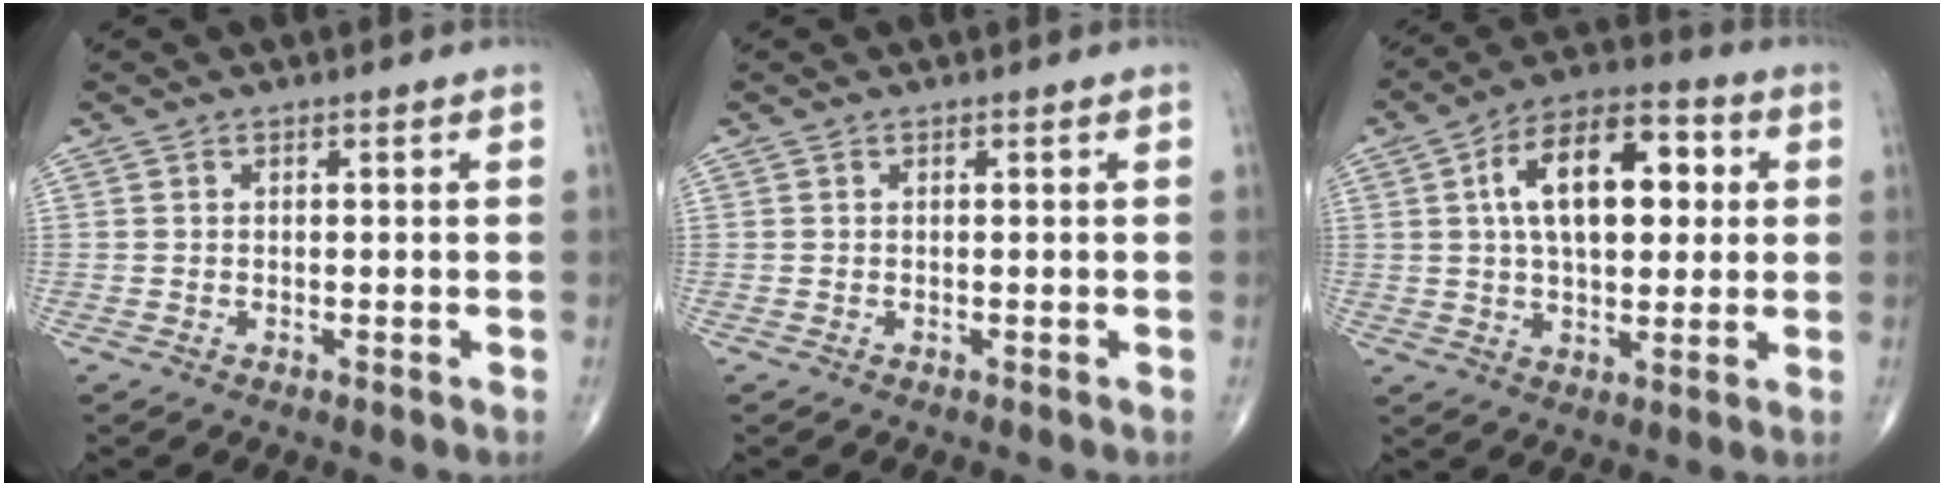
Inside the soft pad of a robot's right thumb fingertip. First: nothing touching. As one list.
[{"total": 0.0}, {"total": 16.9, "force": [3.4, 9.1, 13.8], "torque": [-0.199, 0.018, 0.051]}]